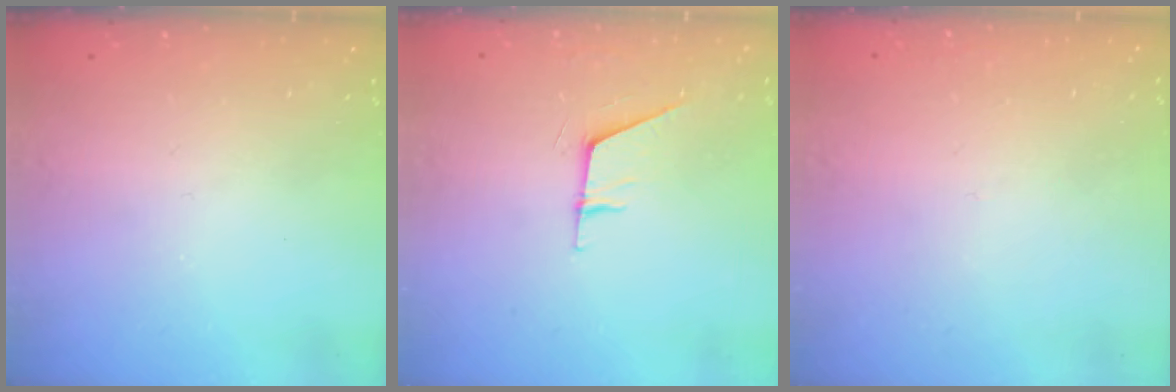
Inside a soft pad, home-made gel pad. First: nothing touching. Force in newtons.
{"total": 5.8, "press": 5.8, "slide": 0.6}
{"total": 2.6, "press": 2.6, "slide": 0.2}